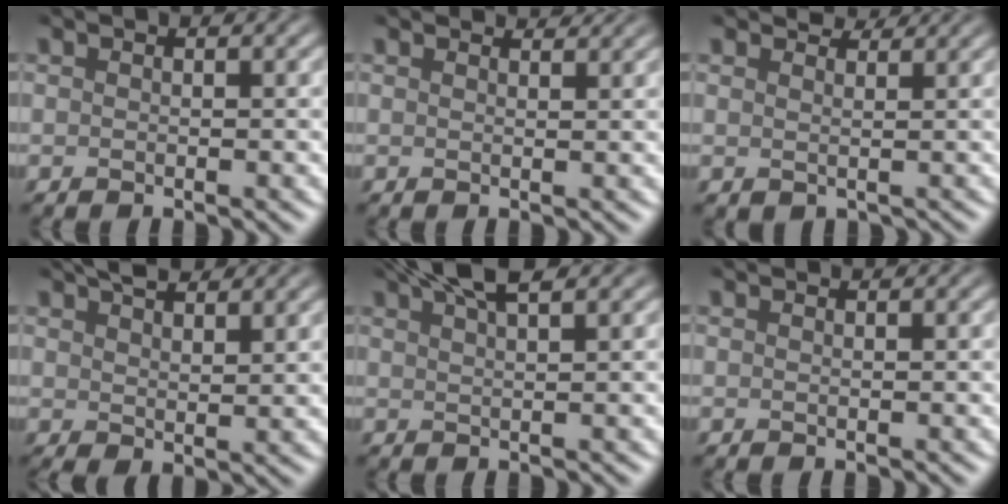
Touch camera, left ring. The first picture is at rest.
{"total": 2.4, "force": [2.3, 0.2, 0.5], "torque": [-0.014, 0.002, 0.025]}
{"total": 2.6, "force": [2.2, 1.2, 0.6], "torque": [-0.019, -0.002, 0.026]}
{"total": 4.3, "force": [3.2, 1.4, 2.5], "torque": [-0.045, 0.006, 0.059]}
{"total": 4.0, "force": [3.0, 0.8, 2.6], "torque": [-0.029, 0.013, 0.046]}
{"total": 1.1, "force": [1.1, 0.0, 0.2], "torque": [-0.007, -0.004, 0.011]}